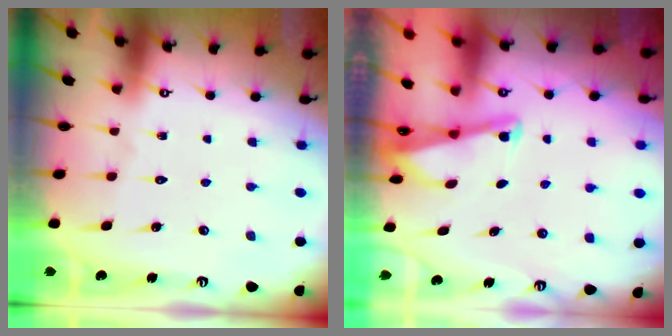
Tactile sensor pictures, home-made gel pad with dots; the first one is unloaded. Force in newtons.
{"total": 2.1, "press": 2.0, "slide": 0.3}